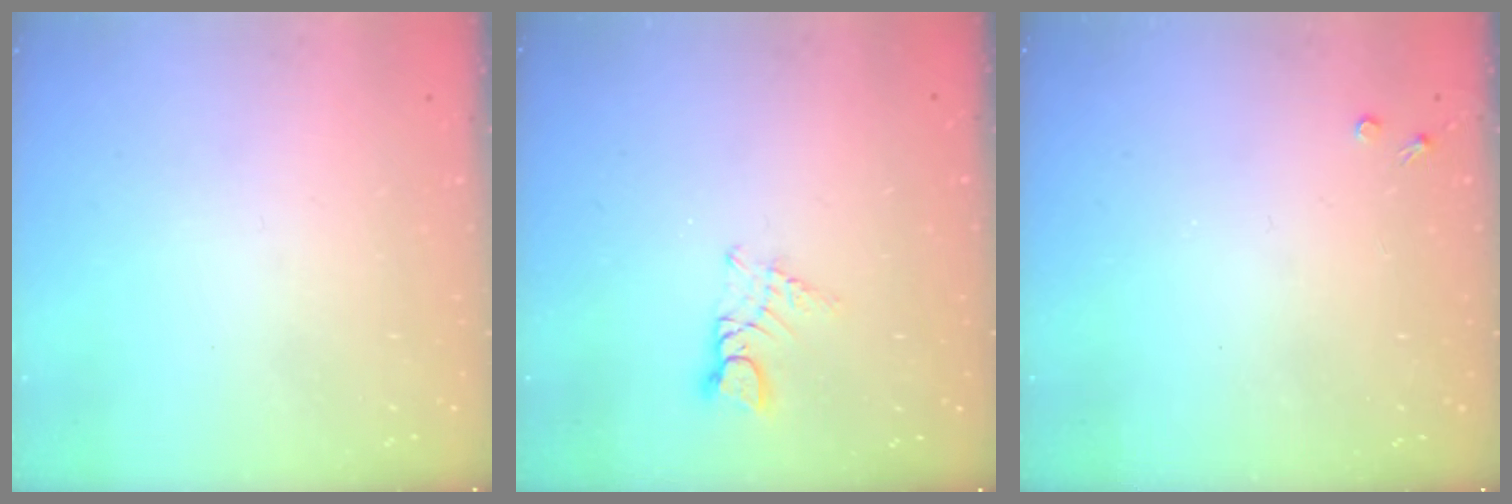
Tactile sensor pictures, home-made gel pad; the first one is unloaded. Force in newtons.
{"total": 3.7, "press": 3.6, "slide": 0.3}
{"total": 2.7, "press": 2.7, "slide": 0.4}